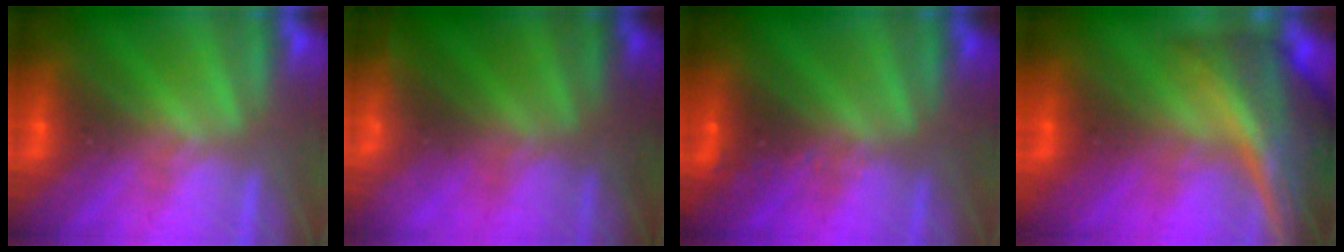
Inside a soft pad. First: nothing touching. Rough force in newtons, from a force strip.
{"total": 5.2}
{"total": 2.4}
{"total": 8.1}